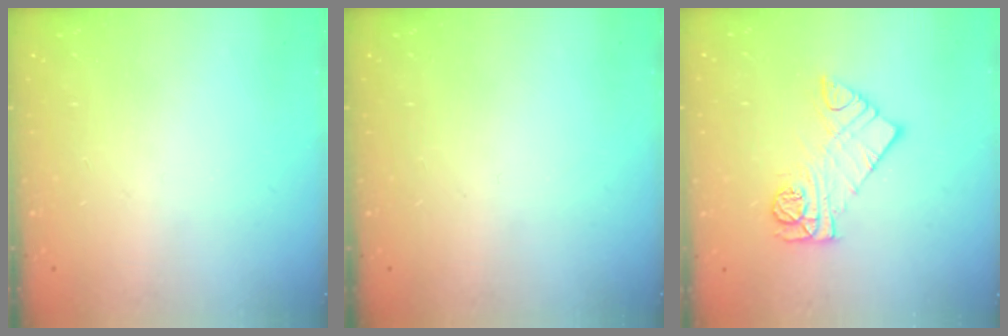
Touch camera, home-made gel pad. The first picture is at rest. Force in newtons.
{"total": 0.0}
{"total": 10.7, "press": 10.7, "slide": 0.6}